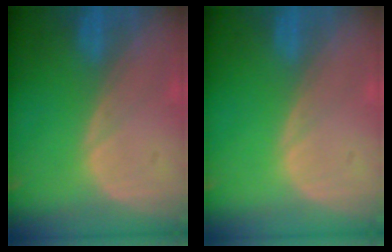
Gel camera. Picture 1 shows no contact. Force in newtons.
{"total": 0.0}